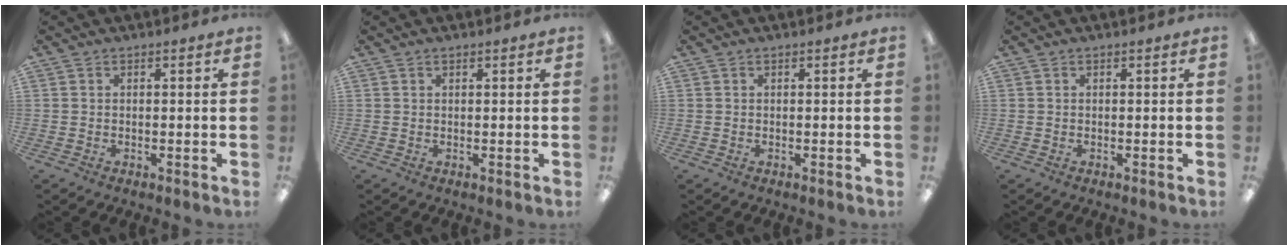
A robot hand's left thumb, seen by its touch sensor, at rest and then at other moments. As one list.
[{"total": 0.6, "force": [0.5, 0.2, 0.3], "torque": [-0.006, 0.003, 0.008]}, {"total": 0.0}, {"total": 0.0}]